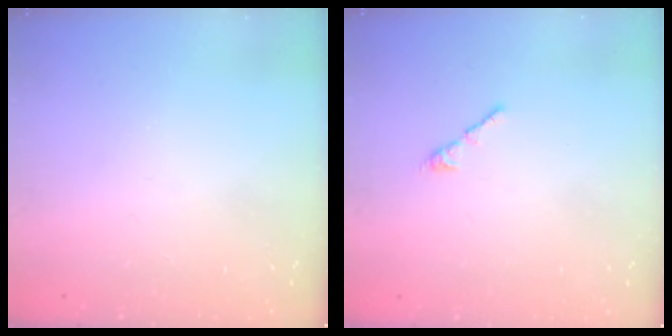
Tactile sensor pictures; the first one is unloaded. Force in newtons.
{"total": 2.7, "press": 2.6, "slide": 0.7}